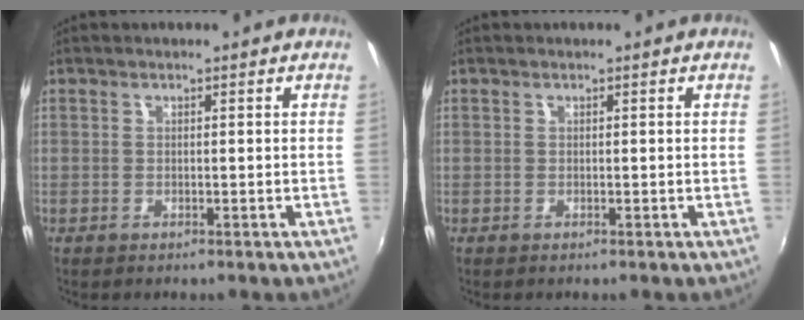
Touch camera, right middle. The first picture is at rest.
{"total": 0.0}